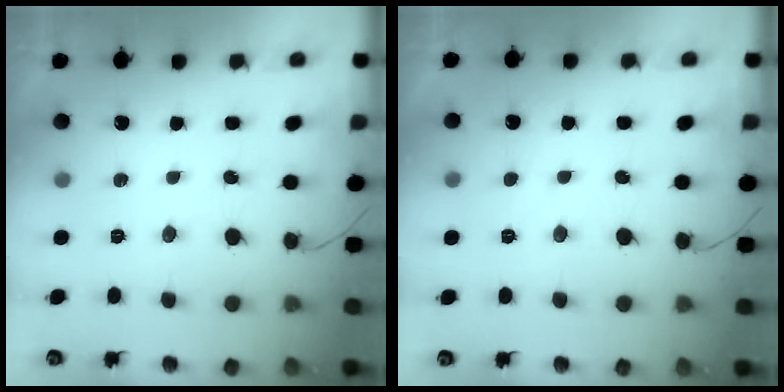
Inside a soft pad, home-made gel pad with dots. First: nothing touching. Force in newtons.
{"total": 2.1, "press": 2.1, "slide": 0.2}